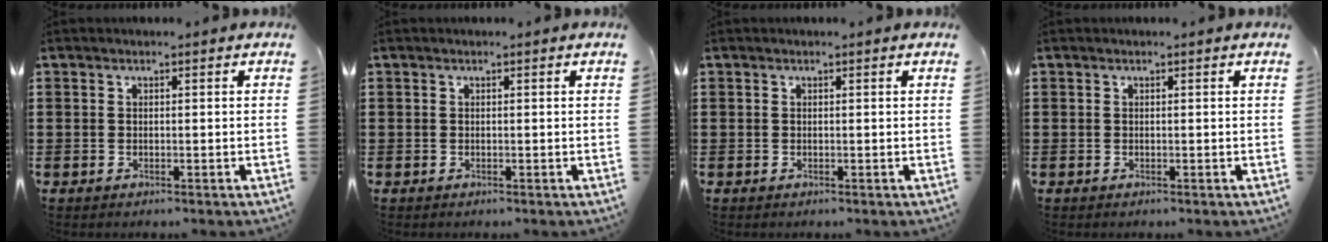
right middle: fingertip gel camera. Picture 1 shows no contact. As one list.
[{"total": 0.0}, {"total": 0.0}, {"total": 0.0}]